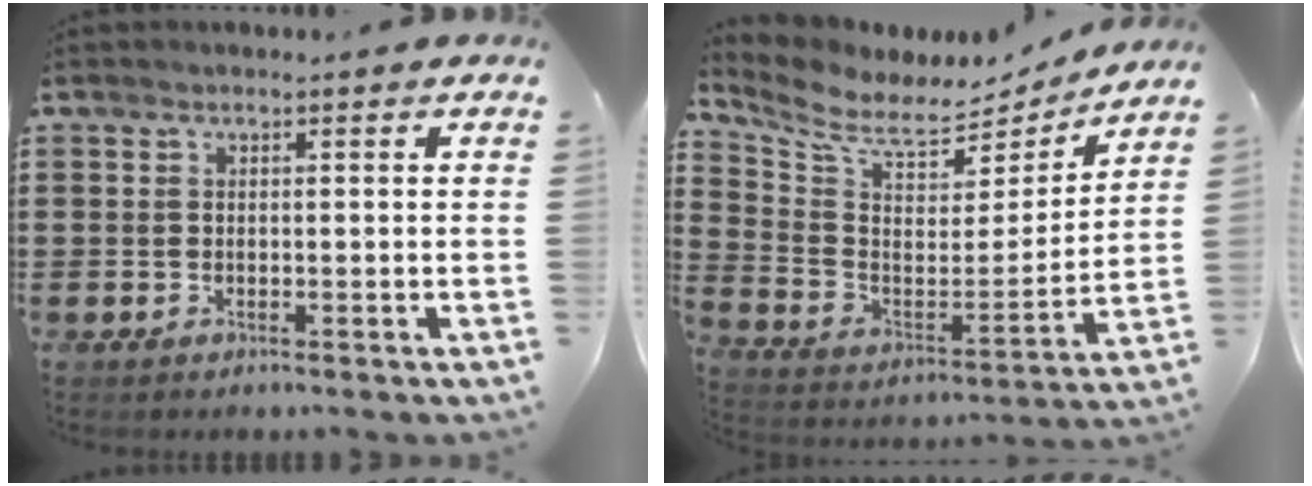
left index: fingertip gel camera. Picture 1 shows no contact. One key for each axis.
{"total": 7.4, "fx": 6.6, "fy": 2.2, "fz": 2.4, "tx": -0.085, "ty": -0.054, "tz": 0.115}